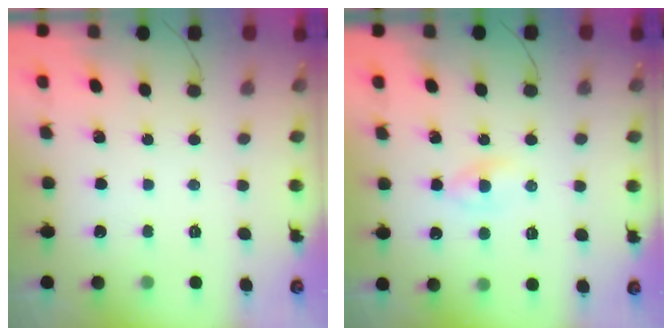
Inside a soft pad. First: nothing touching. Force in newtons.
{"total": 2.7, "press": 2.4, "slide": 1.1}